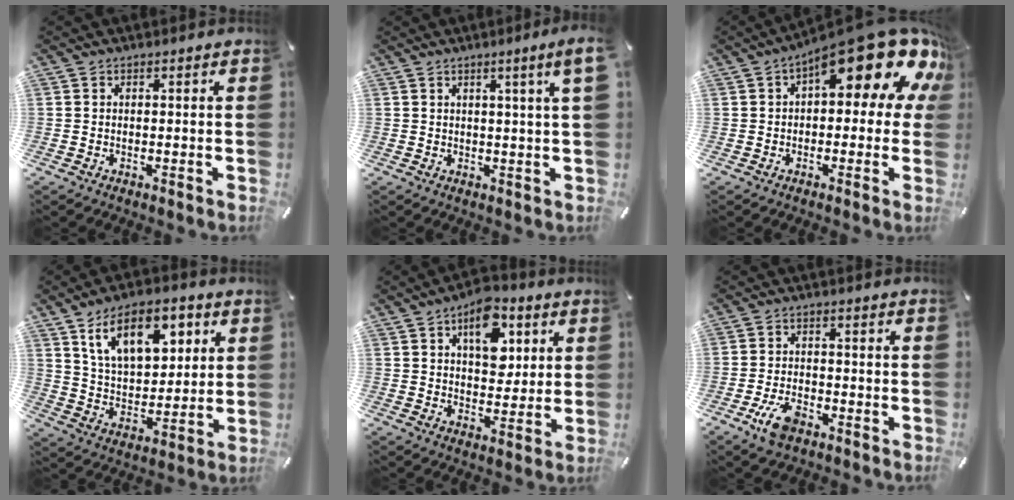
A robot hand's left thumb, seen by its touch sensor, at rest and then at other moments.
{"total": 5.1, "force": [2.2, -0.4, 4.6], "torque": [-0.080, -0.004, 0.034]}
{"total": 19.2, "force": [10.1, 7.2, 14.7], "torque": [-0.200, -0.076, 0.165]}
{"total": 15.4, "force": [8.0, 8.8, 9.9], "torque": [-0.167, -0.013, 0.141]}
{"total": 11.5, "force": [4.7, 7.4, 7.5], "torque": [-0.086, -0.013, 0.077]}
{"total": 6.6, "force": [-3.6, 3.4, 4.4], "torque": [-0.100, 0.011, -0.068]}